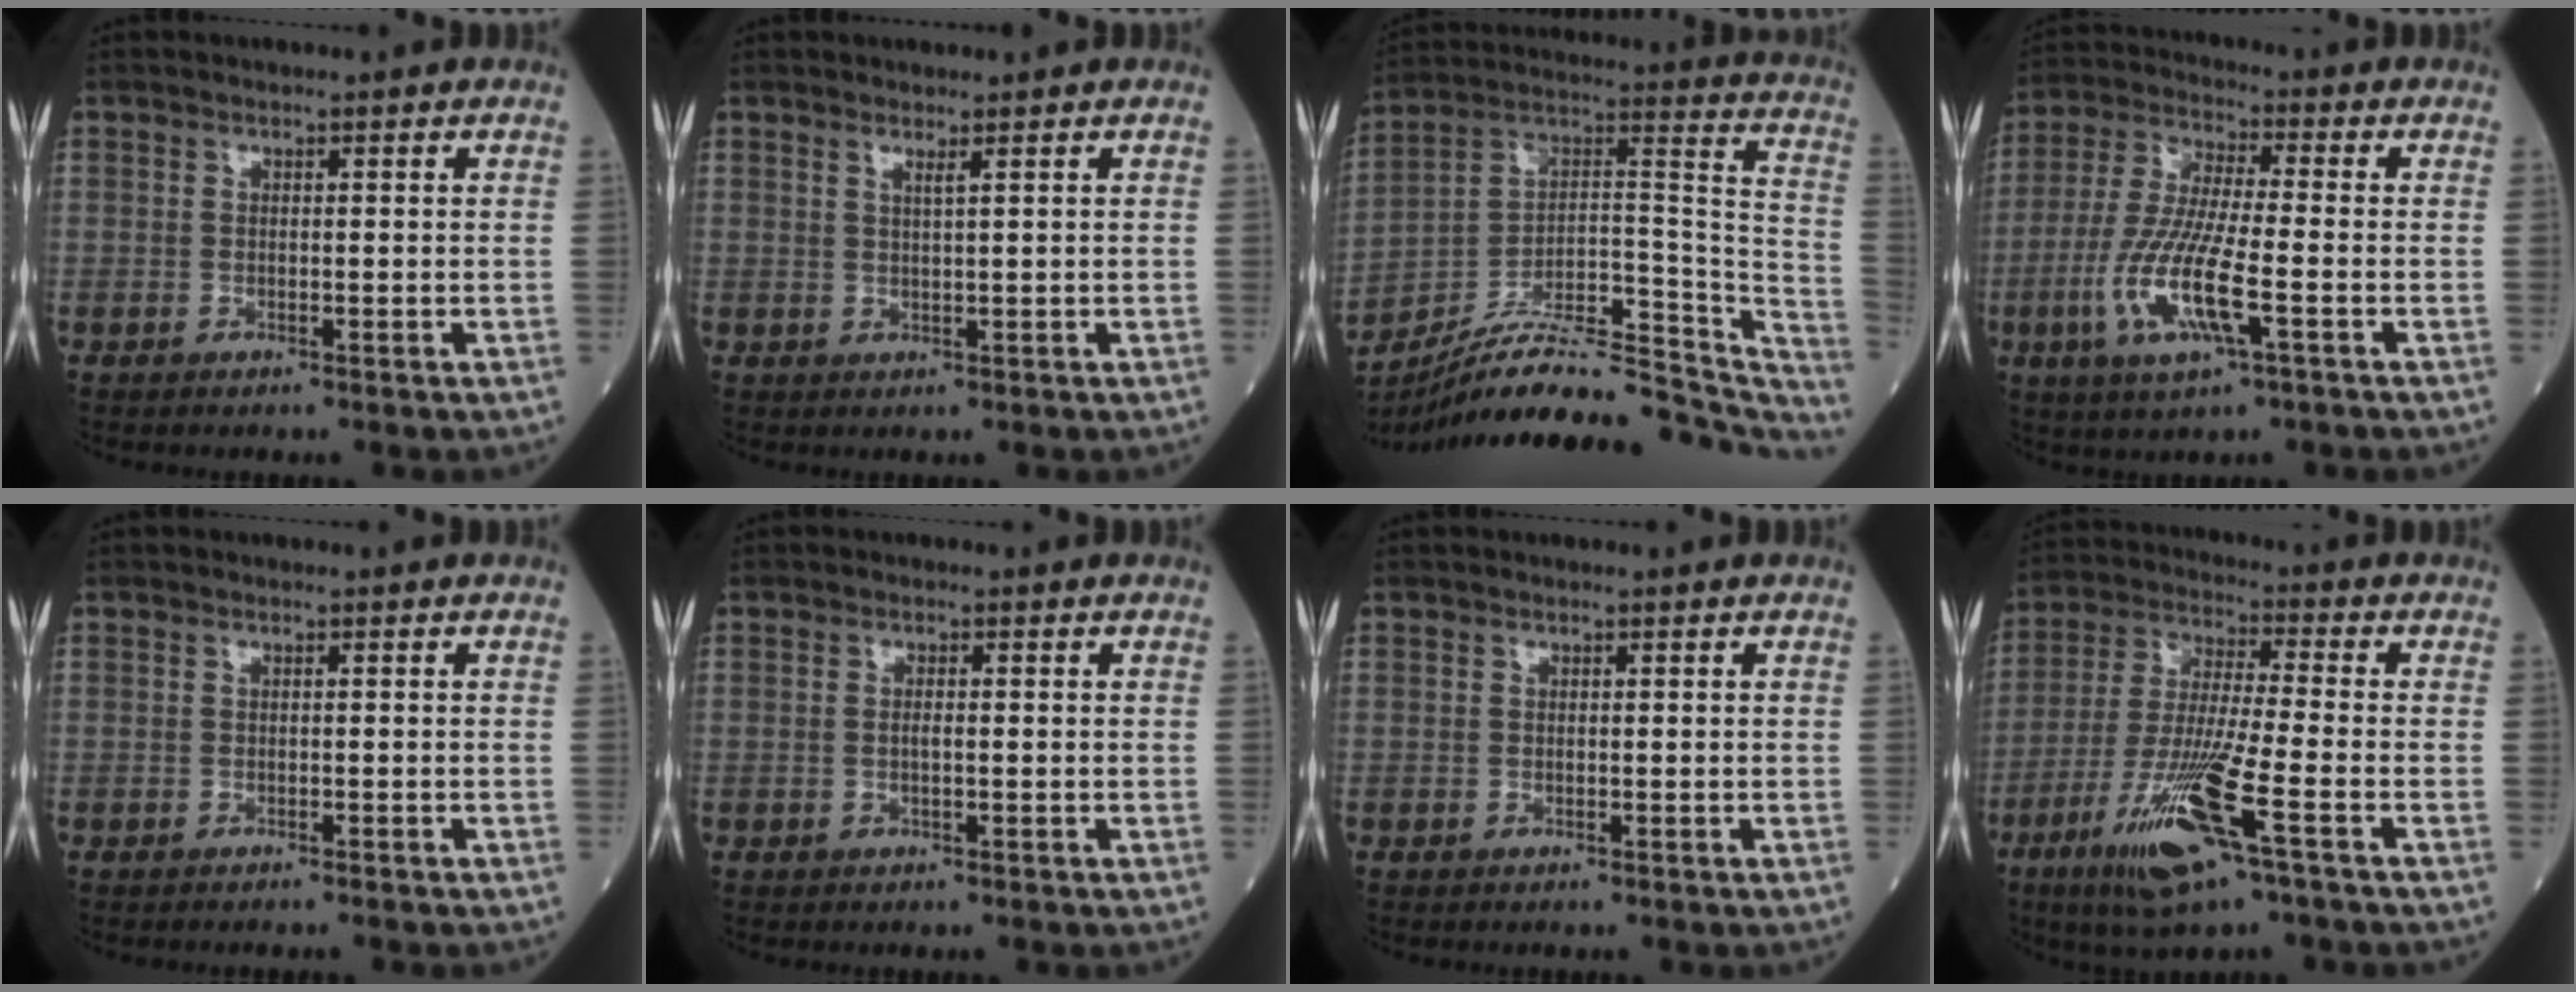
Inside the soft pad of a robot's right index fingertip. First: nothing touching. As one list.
[{"total": 1.1, "force": [0.8, -0.3, 0.8], "torque": [-0.021, -0.008, 0.018]}, {"total": 25.1, "force": [-21.5, 6.1, 11.4], "torque": [-0.132, 0.043, -0.323]}, {"total": 12.2, "force": [-3.9, 1.5, 11.4], "torque": [-0.244, -0.014, -0.075]}, {"total": 1.5, "force": [-1.4, 0.0, 0.7], "torque": [-0.013, 0.000, -0.014]}, {"total": 1.0, "force": [-0.1, 0.2, 1.0], "torque": [-0.022, 0.001, 0.001]}, {"total": 0.0}, {"total": 14.0, "force": [-6.7, 0.4, 12.2], "torque": [-0.256, -0.026, -0.121]}]